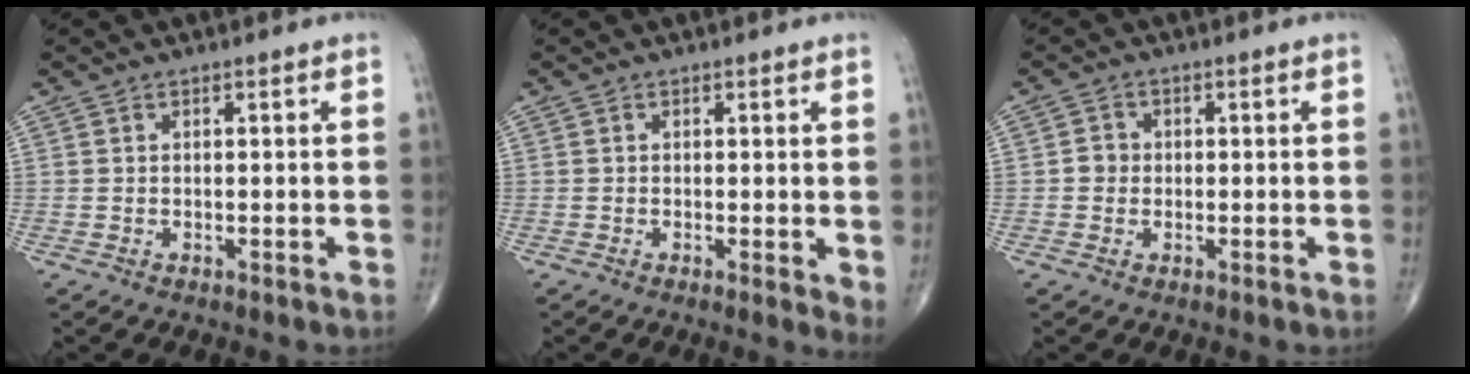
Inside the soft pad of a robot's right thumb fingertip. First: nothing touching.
{"total": 2.7, "force": [0.0, 0.8, 2.6], "torque": [-0.039, -0.010, -0.004]}
{"total": 2.3, "force": [-0.2, 2.2, 0.8], "torque": [-0.001, 0.007, -0.008]}